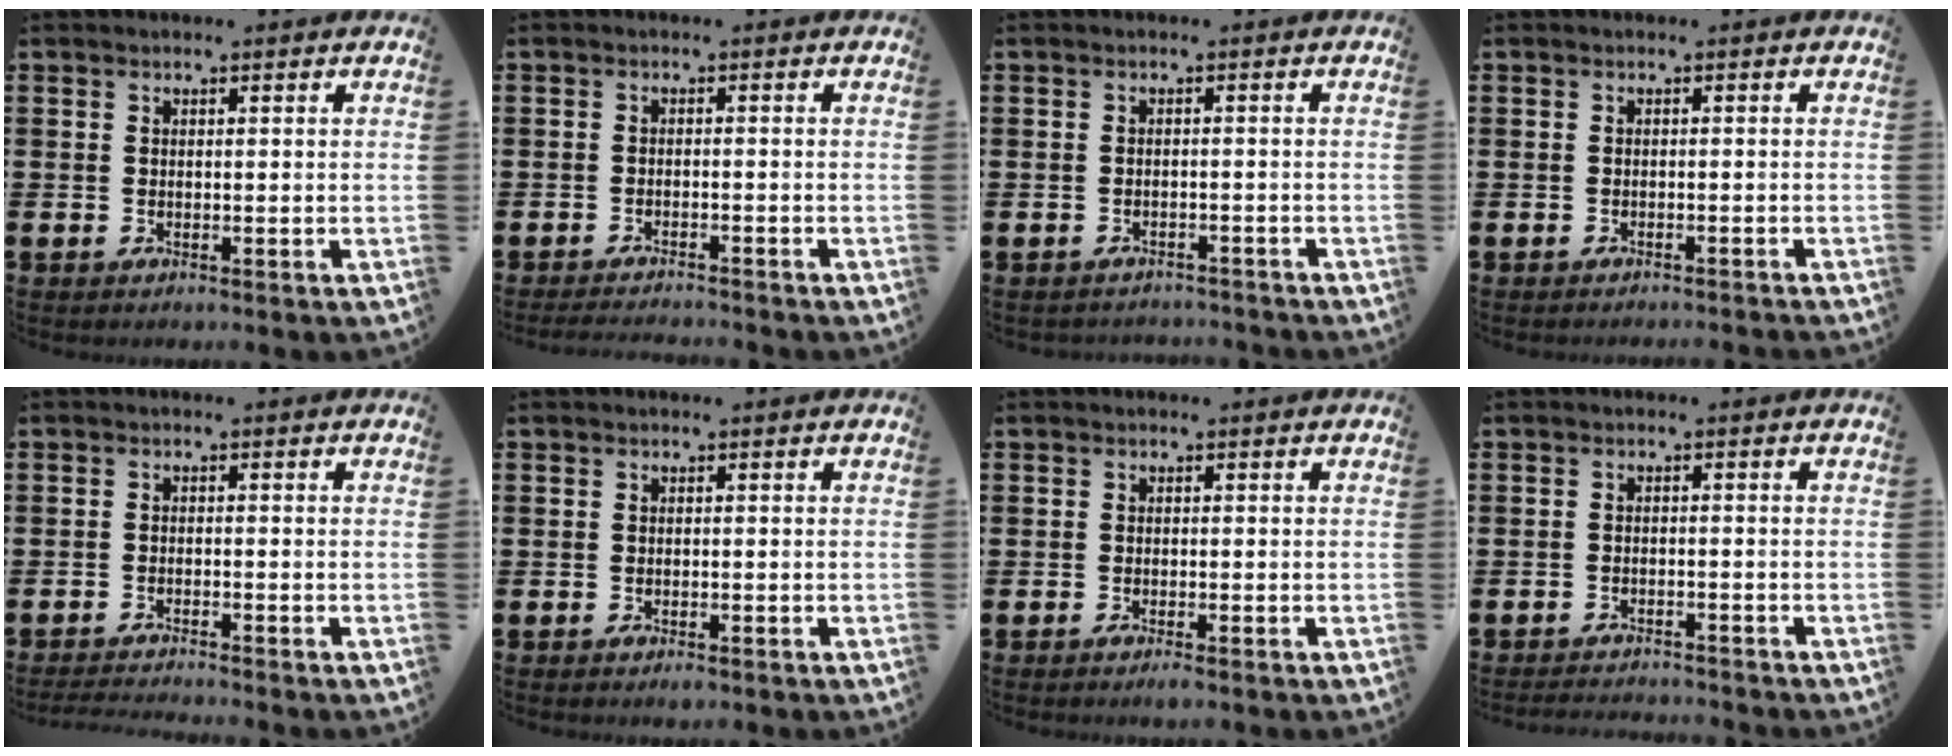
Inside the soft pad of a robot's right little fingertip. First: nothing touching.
{"total": 1.4, "force": [-1.4, -0.1, 0.2], "torque": [-0.005, 0.001, -0.028]}
{"total": 1.1, "force": [-1.1, 0.0, -0.1], "torque": [-0.003, 0.003, -0.025]}
{"total": 0.6, "force": [-0.6, -0.1, 0.0], "torque": [0.000, 0.000, -0.013]}
{"total": 1.3, "force": [-1.3, -0.2, 0.3], "torque": [-0.004, 0.001, -0.025]}
{"total": 0.5, "force": [-0.2, 0.3, 0.4], "torque": [-0.009, 0.000, -0.005]}
{"total": 0.9, "force": [-0.5, 0.1, 0.7], "torque": [-0.013, -0.003, -0.010]}
{"total": 1.5, "force": [-1.5, 0.0, 0.0], "torque": [-0.003, 0.004, -0.032]}